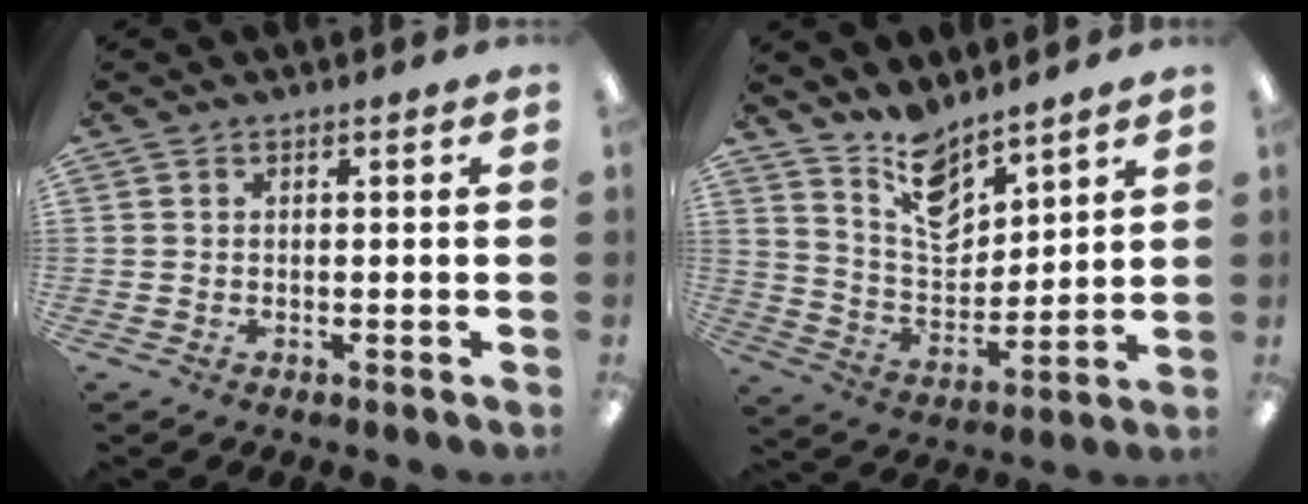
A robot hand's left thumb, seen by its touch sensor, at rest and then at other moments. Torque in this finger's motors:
{"motor_torque": [0.06, 0.01, 0.01, -0.23, 0.04]}